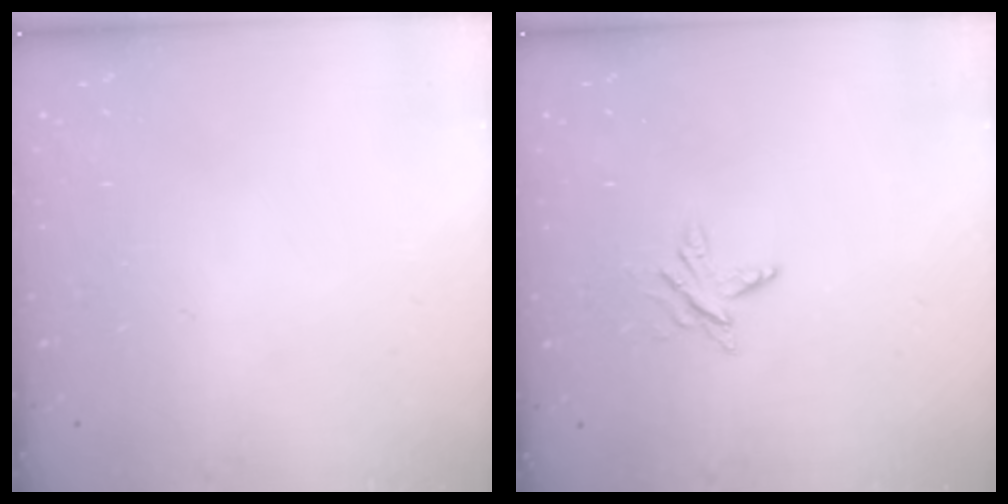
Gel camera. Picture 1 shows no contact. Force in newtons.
{"total": 4.4, "press": 4.3, "slide": 0.4}